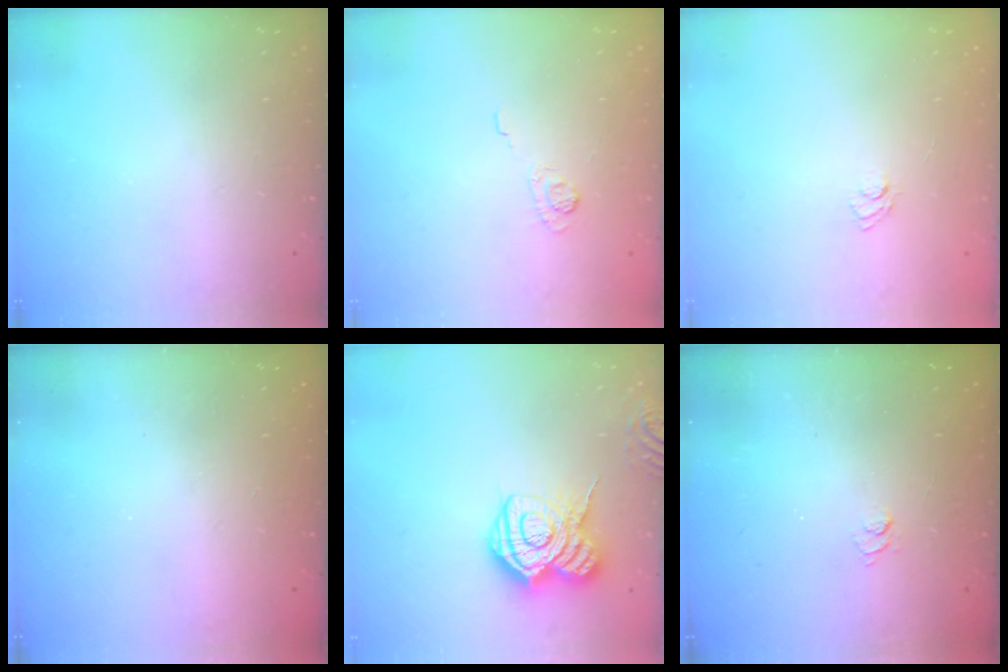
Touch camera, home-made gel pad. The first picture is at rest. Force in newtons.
{"total": 3.6, "press": 3.3, "slide": 1.5}
{"total": 3.7, "press": 3.5, "slide": 1.3}
{"total": 2.4, "press": 2.3, "slide": 0.8}
{"total": 13.5, "press": 13.5, "slide": 0.9}
{"total": 1.9, "press": 1.5, "slide": 1.3}